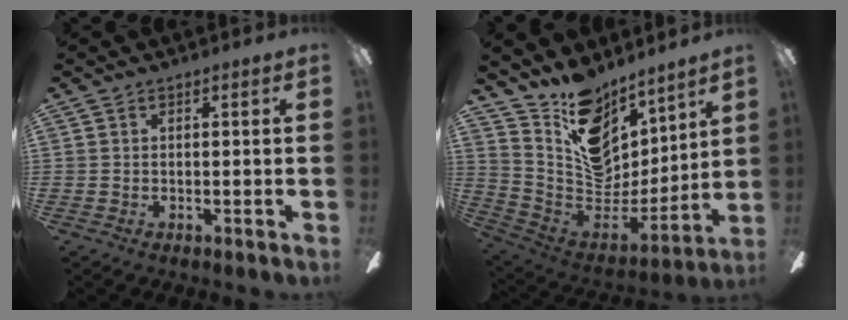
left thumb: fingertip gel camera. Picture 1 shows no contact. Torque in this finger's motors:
{"motor_torque": [0.43, 0.23, 0.60, -1.39, 0.09]}